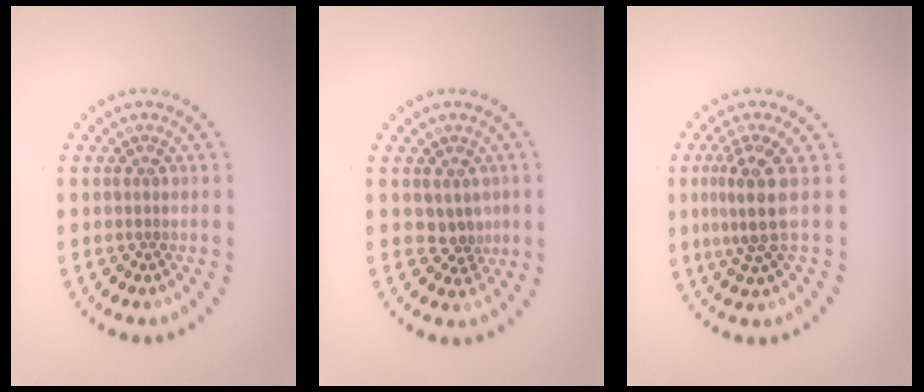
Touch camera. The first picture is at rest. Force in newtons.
{"total": 1.9, "press": 1.5, "slide": 1.2}
{"total": 3.4, "press": 2.6, "slide": 2.2}